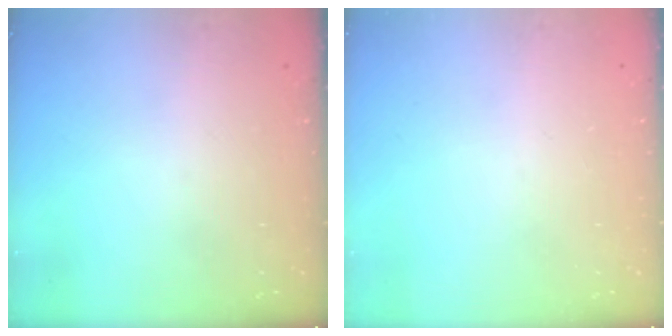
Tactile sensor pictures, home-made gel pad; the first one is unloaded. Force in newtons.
{"total": 0.0}